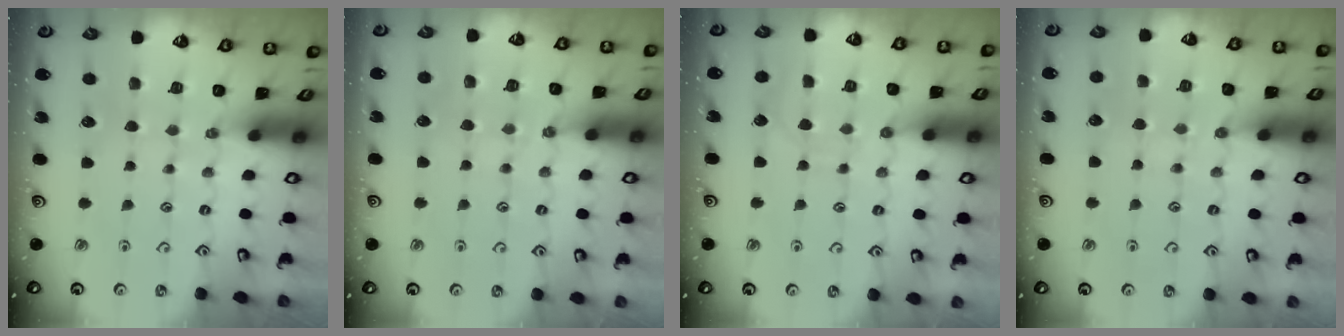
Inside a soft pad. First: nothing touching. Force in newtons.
{"total": 5.7, "press": 5.7, "slide": 0.7}
{"total": 4.6, "press": 4.5, "slide": 0.5}
{"total": 6.2, "press": 6.1, "slide": 0.8}